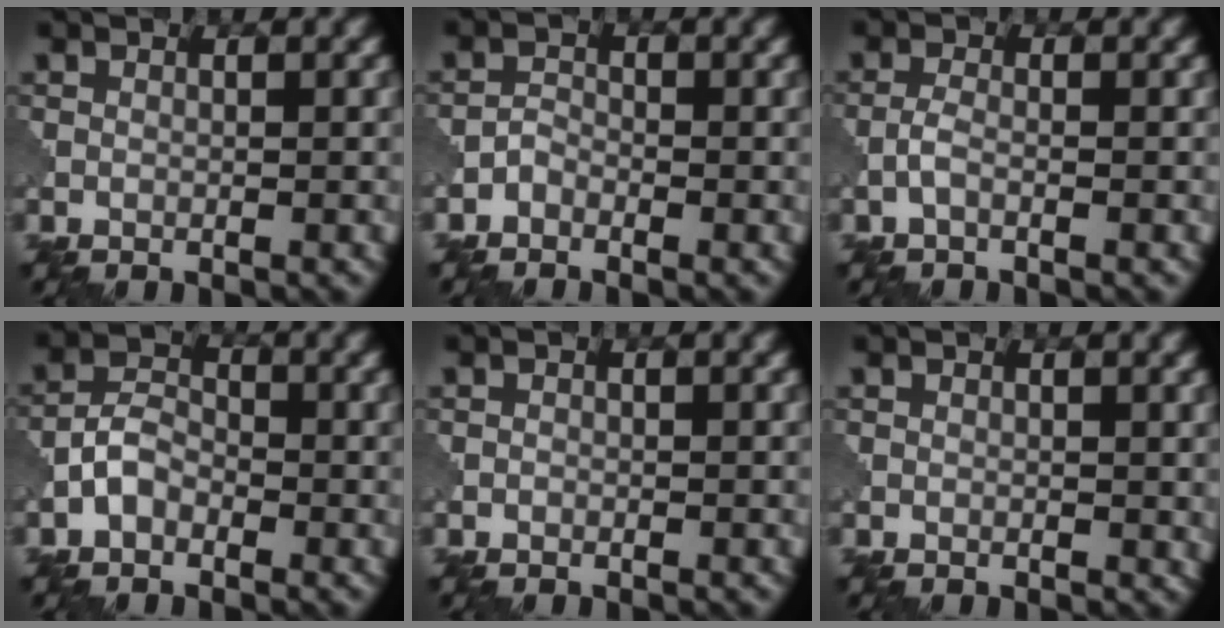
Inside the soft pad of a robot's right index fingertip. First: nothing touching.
{"total": 1.2, "force": [-1.0, 0.6, 0.4], "torque": [-0.005, 0.007, -0.023]}
{"total": 1.3, "force": [-0.7, 0.4, 1.0], "torque": [-0.026, 0.003, -0.019]}
{"total": 2.7, "force": [-1.3, 1.8, 1.6], "torque": [-0.029, 0.012, -0.032]}
{"total": 0.0}
{"total": 0.7, "force": [0.3, 0.4, 0.4], "torque": [-0.005, 0.002, 0.004]}